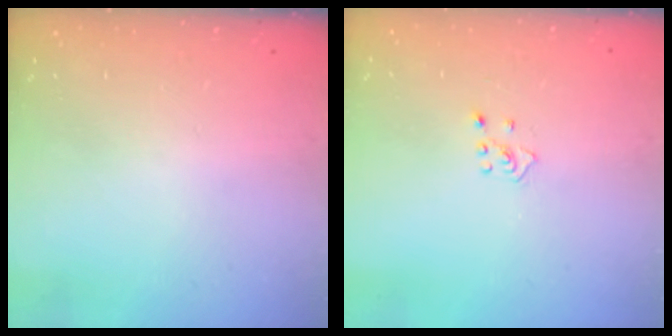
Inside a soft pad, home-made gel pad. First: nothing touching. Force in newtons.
{"total": 2.4, "press": 2.4, "slide": 0.5}